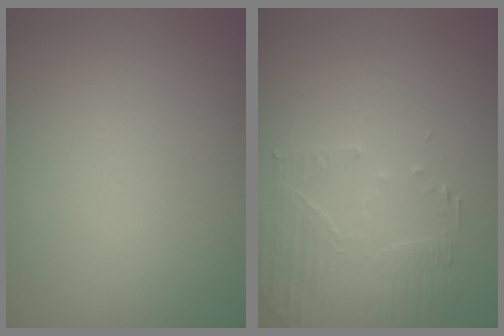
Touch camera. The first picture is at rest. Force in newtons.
{"total": 2.5, "press": 2.2, "slide": 1.2}